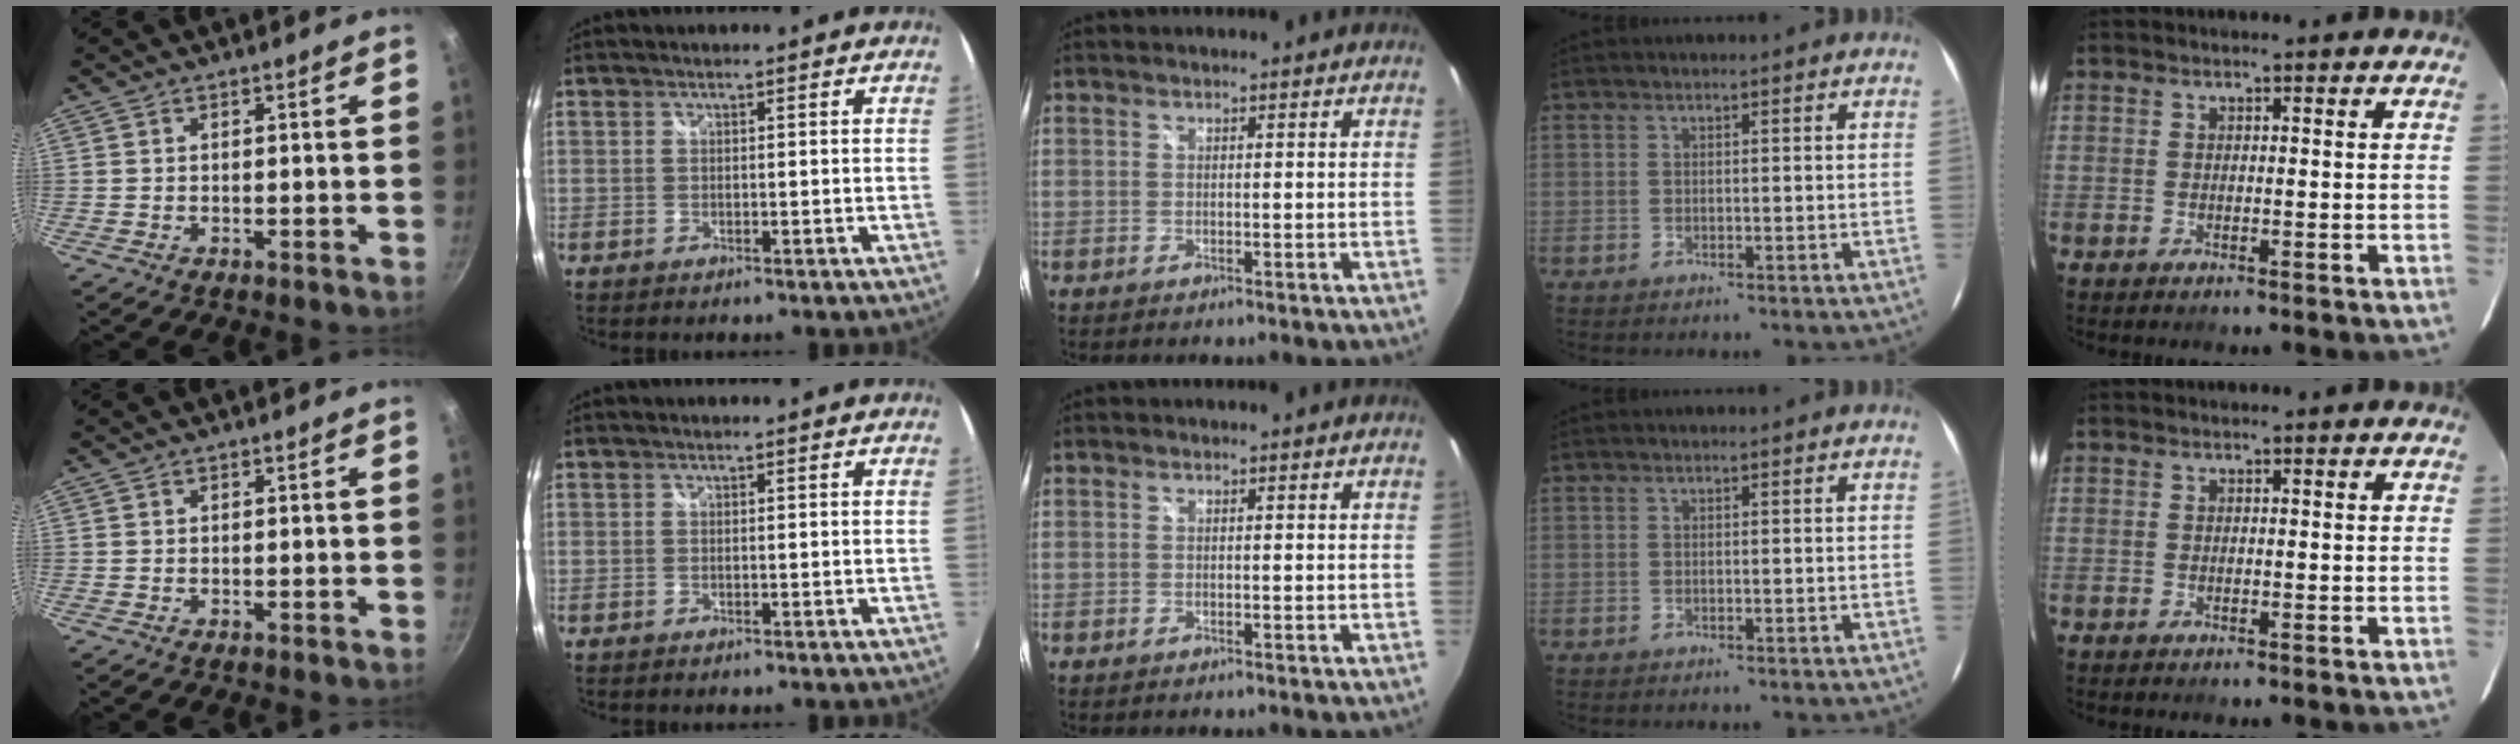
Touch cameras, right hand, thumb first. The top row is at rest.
{}